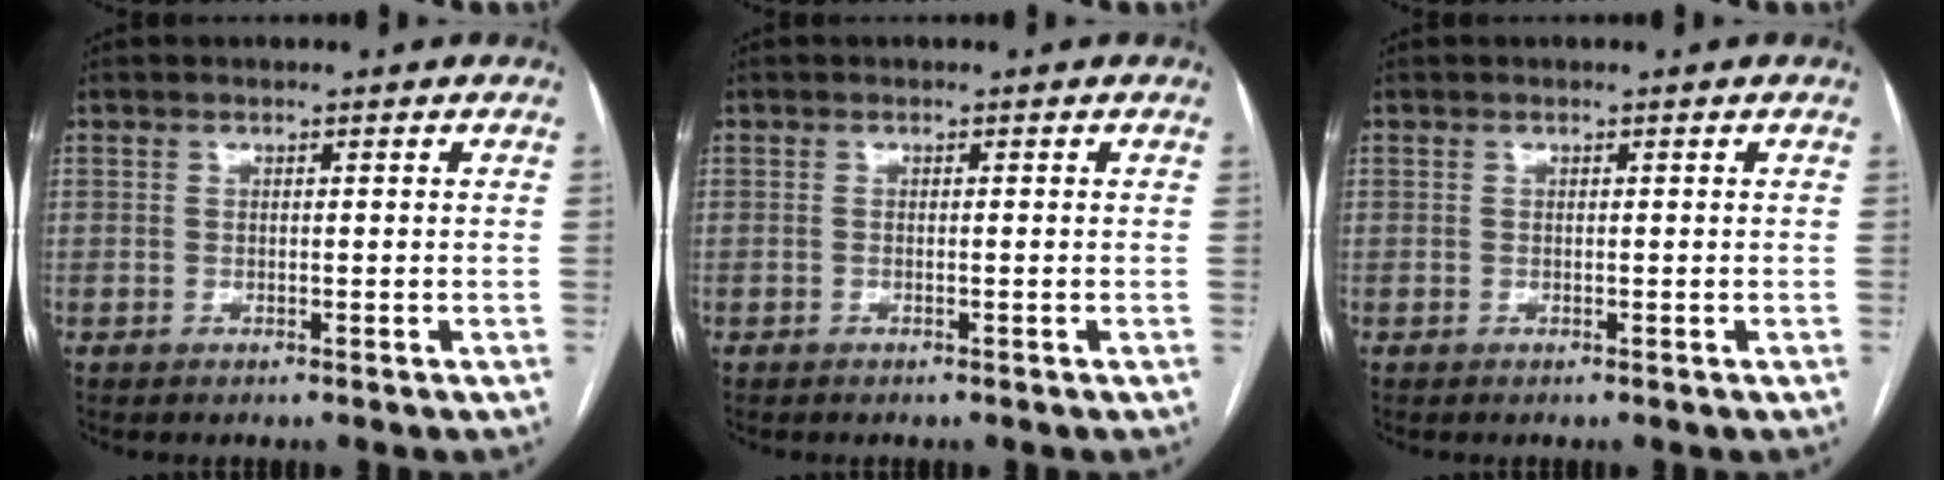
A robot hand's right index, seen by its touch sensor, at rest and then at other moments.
{"total": 0.0}
{"total": 0.0}